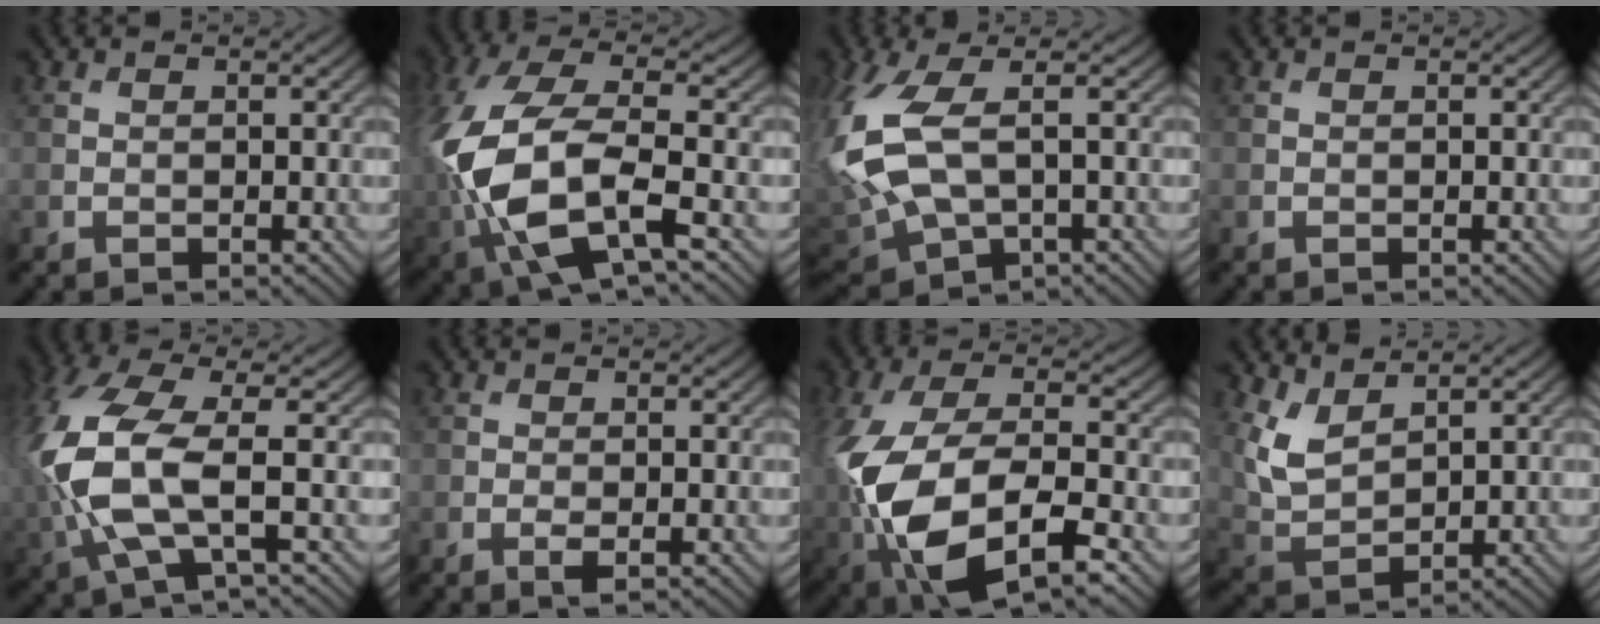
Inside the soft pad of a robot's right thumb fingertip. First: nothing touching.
{"total": 13.5, "force": [-3.4, 6.6, 11.2], "torque": [-0.275, -0.024, -0.067]}
{"total": 12.2, "force": [0.7, 5.9, 10.7], "torque": [-0.284, -0.014, 0.011]}
{"total": 0.0}
{"total": 11.9, "force": [-0.8, 5.2, 10.7], "torque": [-0.271, -0.003, -0.019]}
{"total": 1.2, "force": [-0.4, 0.2, 1.1], "torque": [-0.024, -0.004, -0.009]}
{"total": 13.7, "force": [-5.3, 6.3, 11.0], "torque": [-0.232, -0.028, -0.104]}
{"total": 6.0, "force": [3.5, 2.9, 4.0], "torque": [-0.104, -0.007, 0.078]}